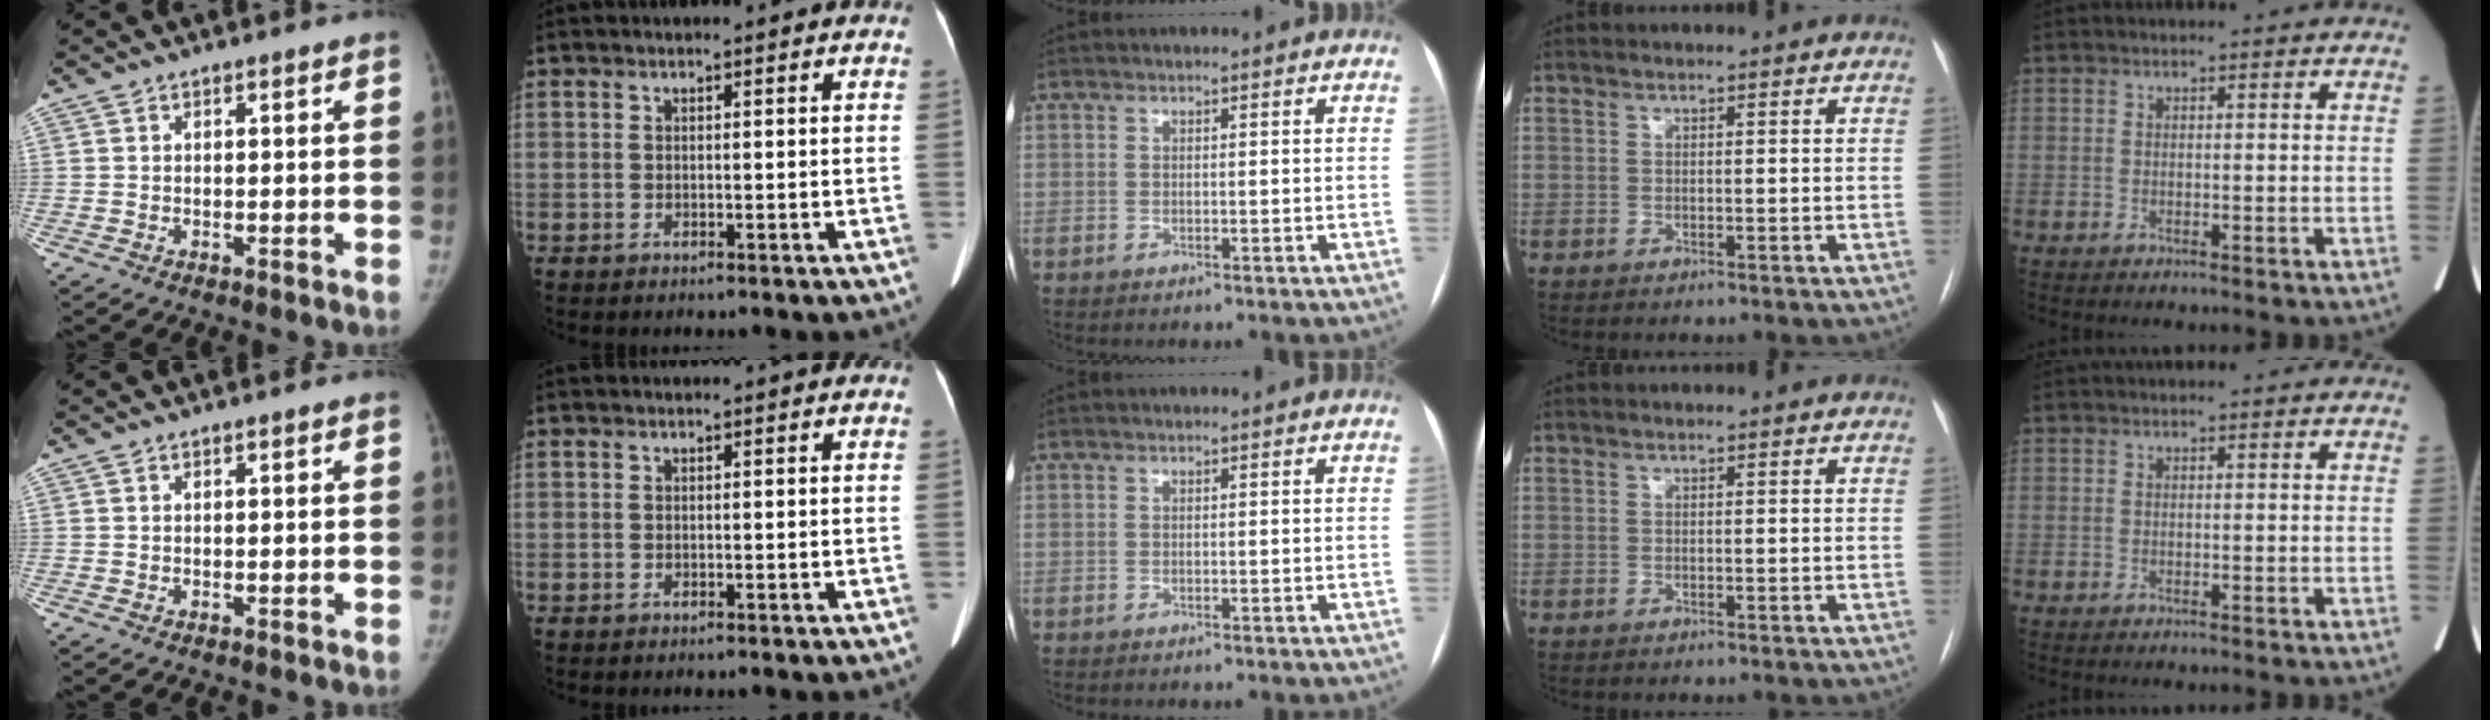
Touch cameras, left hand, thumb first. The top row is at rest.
{}